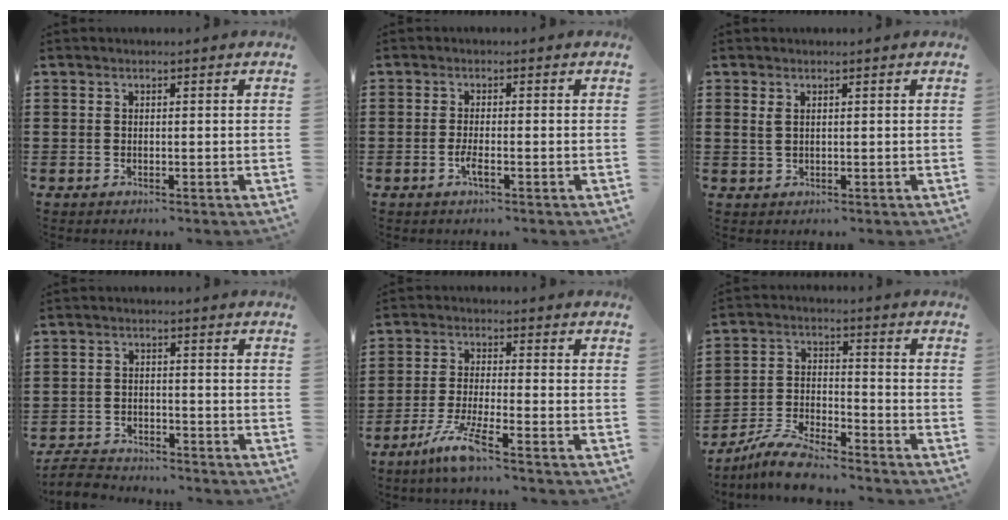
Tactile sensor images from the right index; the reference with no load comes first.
{"total": 2.0, "force": [-1.0, 0.2, 1.7], "torque": [-0.044, -0.007, -0.023]}
{"total": 1.1, "force": [0.6, 0.6, 0.7], "torque": [-0.017, 0.003, 0.011]}
{"total": 3.5, "force": [-3.5, 0.6, 0.1], "torque": [-0.014, 0.000, -0.076]}
{"total": 6.2, "force": [-4.3, 0.0, 4.5], "torque": [-0.105, -0.016, -0.083]}
{"total": 6.8, "force": [-6.3, 1.0, 2.2], "torque": [-0.053, 0.005, -0.123]}